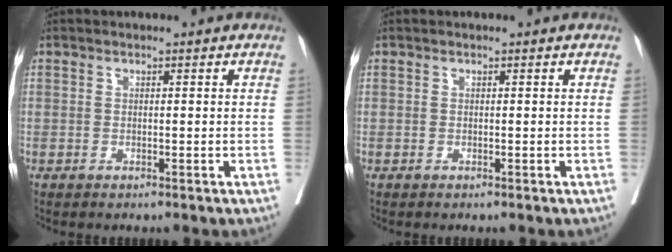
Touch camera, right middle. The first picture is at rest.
{"total": 0.0}